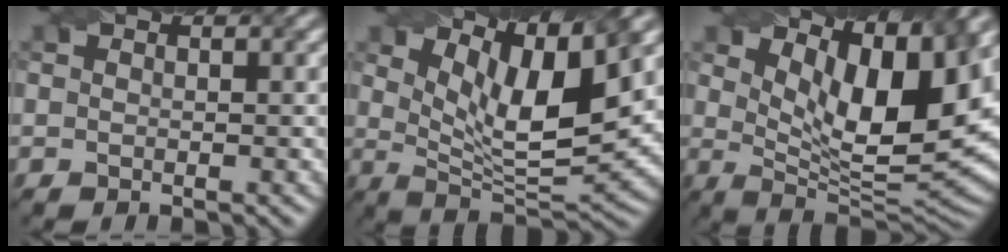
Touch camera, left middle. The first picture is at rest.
{"total": 8.9, "force": [4.4, 2.6, 7.2], "torque": [-0.127, -0.004, 0.080]}
{"total": 11.0, "force": [4.7, 3.9, 9.2], "torque": [-0.145, -0.006, 0.082]}